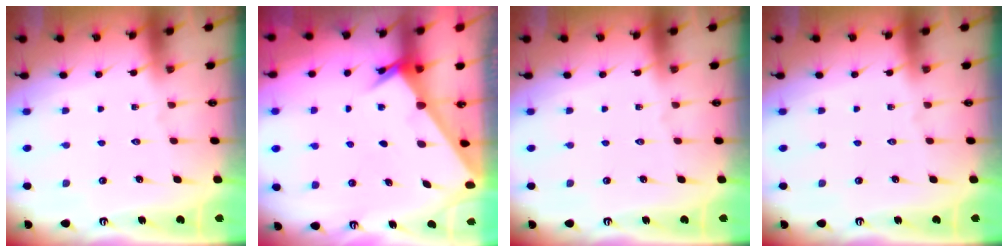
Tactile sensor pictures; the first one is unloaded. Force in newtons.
{"total": 2.8, "press": 2.8, "slide": 0.2}
{"total": 0.0}
{"total": 0.0}